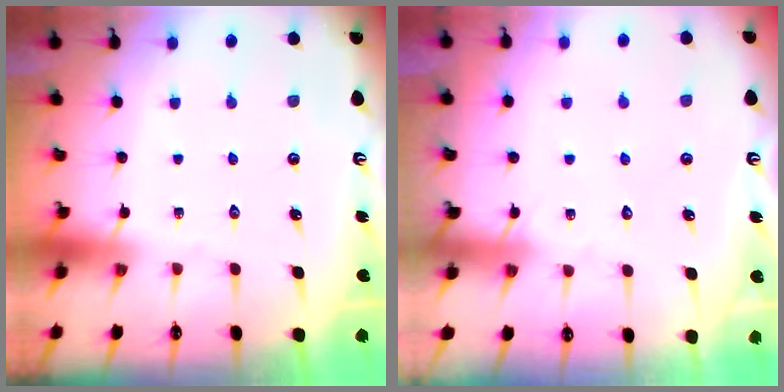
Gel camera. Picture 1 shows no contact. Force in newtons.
{"total": 5.2, "press": 5.2, "slide": 0.6}